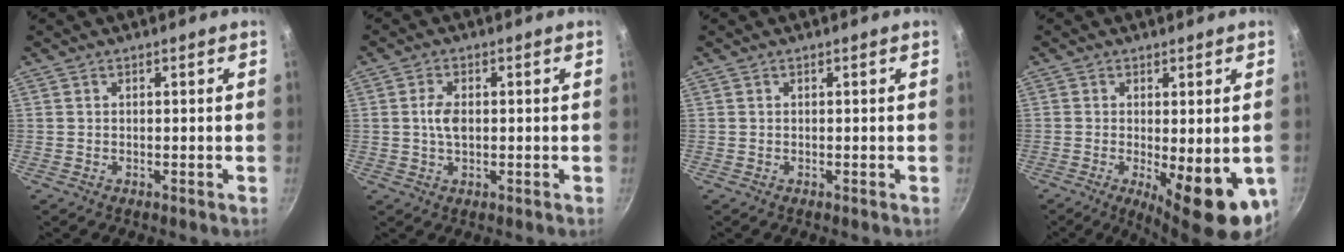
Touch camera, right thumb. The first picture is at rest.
{"total": 3.8, "force": [0.1, 2.2, 3.1], "torque": [-0.051, 0.005, -0.001]}
{"total": 0.0}
{"total": 12.9, "force": [-3.3, 4.3, 11.7], "torque": [-0.141, -0.013, -0.032]}